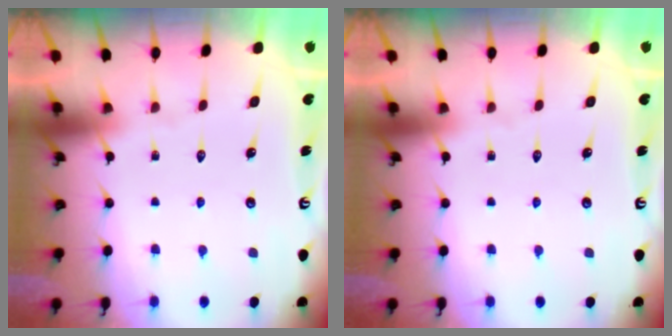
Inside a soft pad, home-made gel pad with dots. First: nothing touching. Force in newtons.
{"total": 0.0}